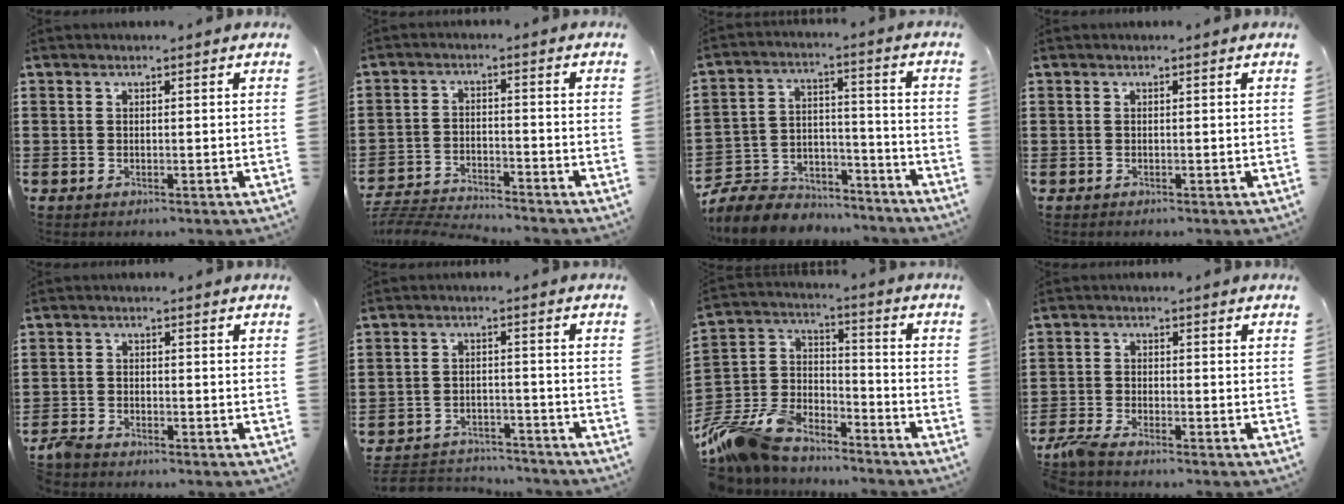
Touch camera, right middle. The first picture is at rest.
{"total": 4.1, "force": [-4.1, 0.1, 0.4], "torque": [-0.019, 0.000, -0.090]}
{"total": 8.5, "force": [-8.1, 2.5, 1.1], "torque": [-0.039, 0.015, -0.164]}
{"total": 0.0}
{"total": 2.3, "force": [-2.2, 0.3, 0.5], "torque": [-0.027, -0.001, -0.051]}
{"total": 3.7, "force": [-3.6, 0.8, 0.1], "torque": [-0.007, 0.004, -0.078]}
{"total": 10.6, "force": [-9.4, 4.2, 2.3], "torque": [-0.084, 0.010, -0.188]}
{"total": 3.3, "force": [-2.8, 0.2, 1.6], "torque": [-0.057, -0.008, -0.064]}